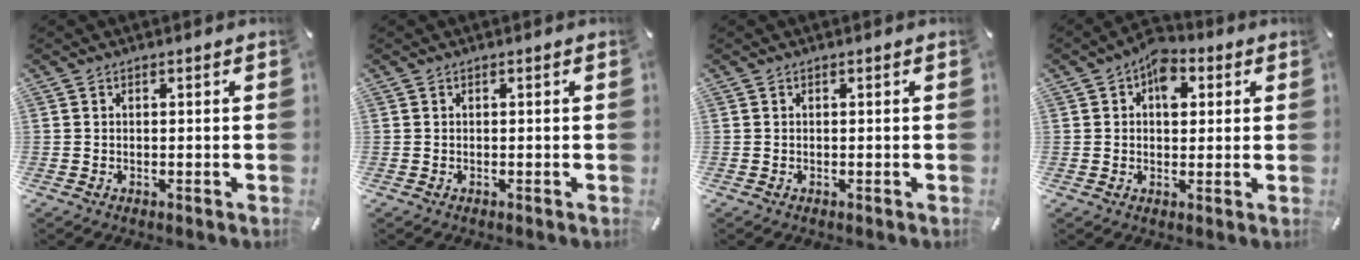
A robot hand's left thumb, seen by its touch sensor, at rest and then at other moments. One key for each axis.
{"total": 0.0}
{"total": 0.0}
{"total": 7.1, "fx": 2.4, "fy": 4.9, "fz": 4.5, "tx": -0.047, "ty": -0.004, "tz": 0.035}